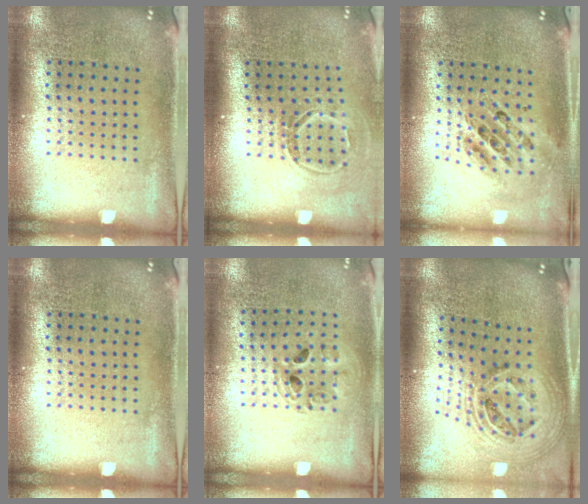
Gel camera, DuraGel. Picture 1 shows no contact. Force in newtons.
{"total": 1.6, "press": 1.1, "slide": 1.2}
{"total": 0.8, "press": 0.7, "slide": 0.1}
{"total": 0.0}
{"total": 1.0, "press": 1.0, "slide": 0.1}
{"total": 2.1, "press": 1.6, "slide": 1.3}